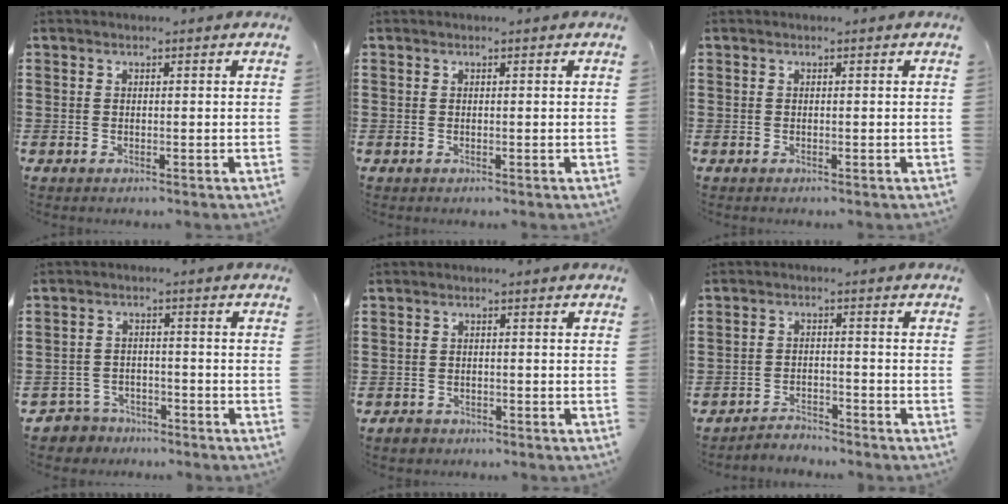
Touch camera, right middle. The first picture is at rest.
{"total": 0.0}
{"total": 0.0}
{"total": 3.4, "force": [-3.2, 1.0, -0.3], "torque": [-0.014, -0.002, -0.073]}
{"total": 1.2, "force": [-1.1, 0.6, 0.1], "torque": [-0.005, 0.002, -0.025]}
{"total": 3.1, "force": [-3.0, 0.3, -0.1], "torque": [-0.007, 0.002, -0.067]}